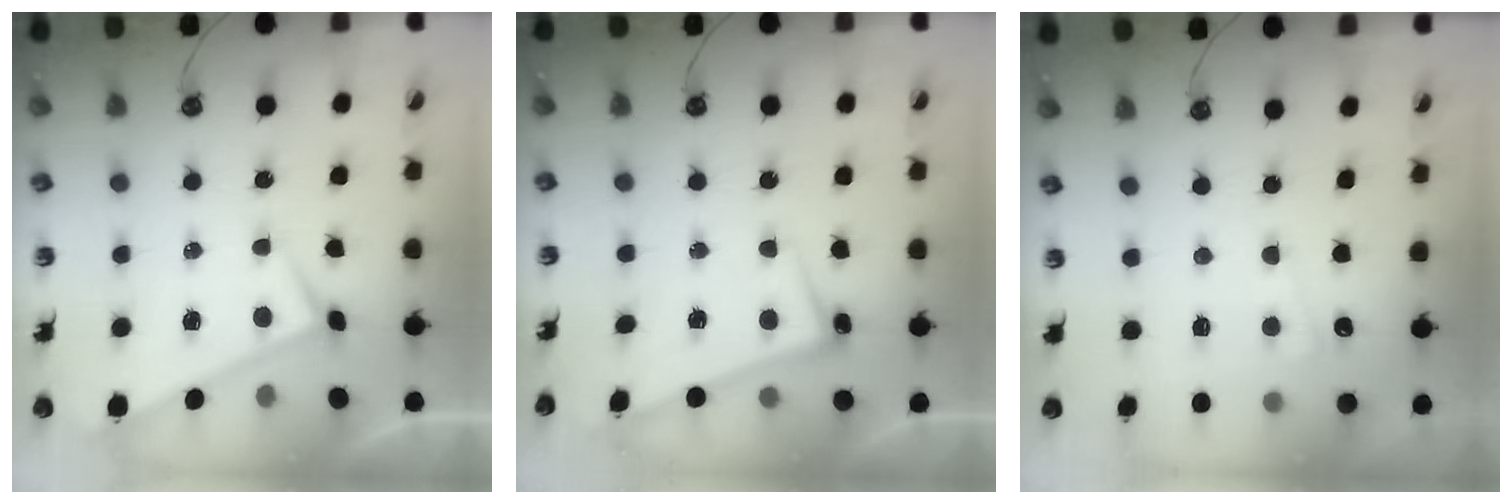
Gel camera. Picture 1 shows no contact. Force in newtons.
{"total": 2.6, "press": 2.4, "slide": 0.9}
{"total": 5.2, "press": 5.2, "slide": 0.5}